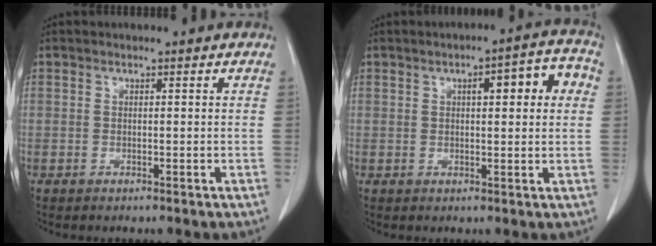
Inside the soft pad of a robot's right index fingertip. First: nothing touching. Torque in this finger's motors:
{"motor_torque": [0.49, 0.43, 0.09, 0.07]}